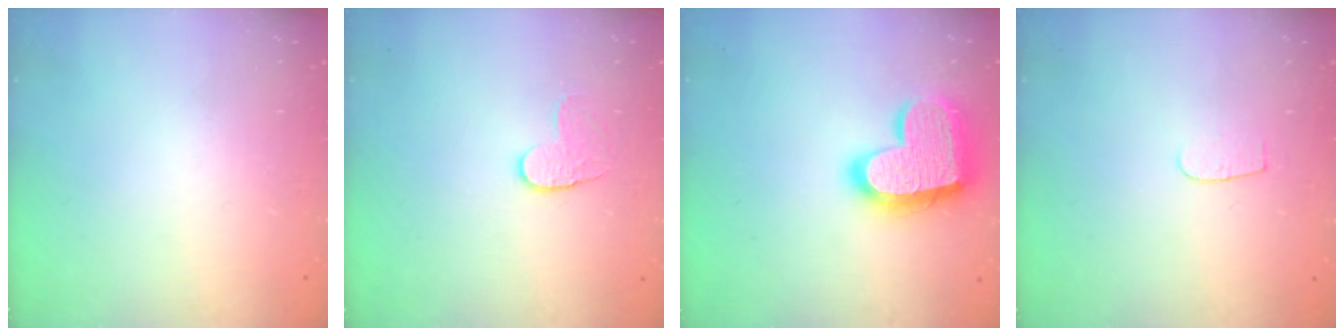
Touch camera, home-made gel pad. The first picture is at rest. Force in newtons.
{"total": 4.3, "press": 4.3, "slide": 0.4}
{"total": 20.3, "press": 20.3, "slide": 1.4}
{"total": 3.7, "press": 3.7, "slide": 0.4}